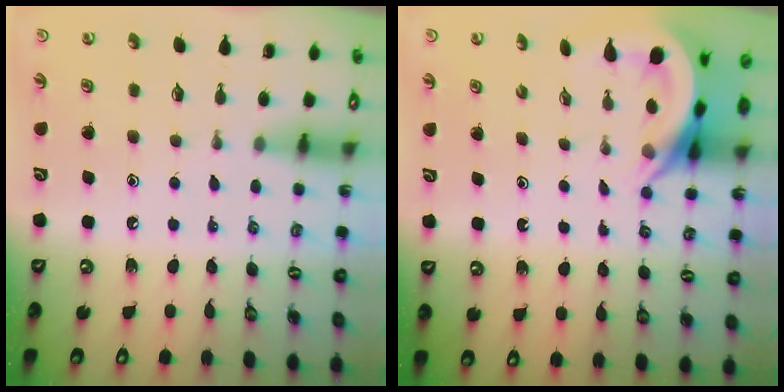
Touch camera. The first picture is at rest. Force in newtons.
{"total": 5.9, "press": 5.9, "slide": 0.6}